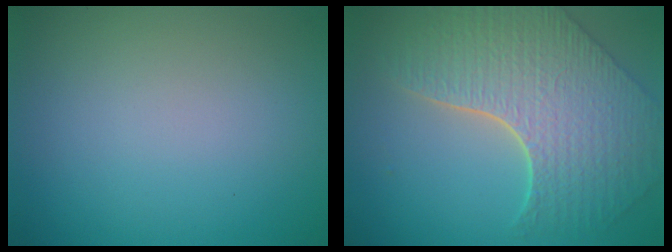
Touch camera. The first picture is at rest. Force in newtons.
{"total": 8.2, "press": 5.9, "slide": 5.6}